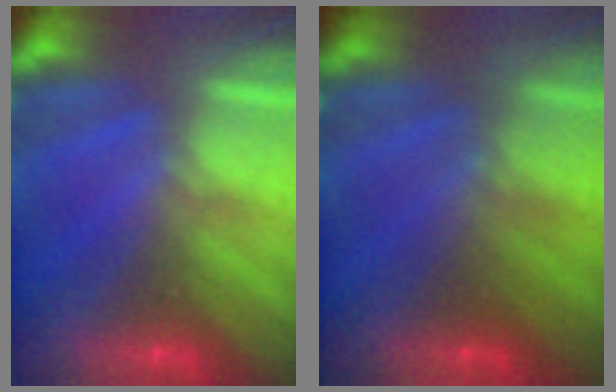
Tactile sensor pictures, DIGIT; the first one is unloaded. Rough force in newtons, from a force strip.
{"total": 1.8}